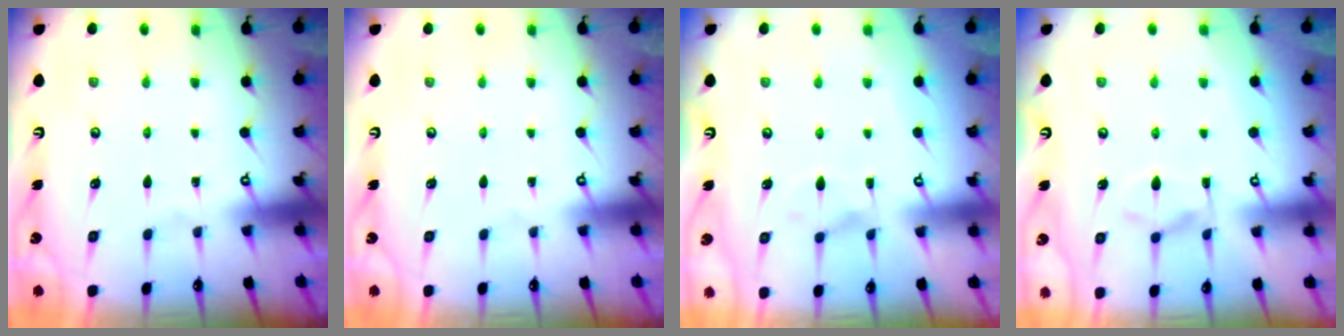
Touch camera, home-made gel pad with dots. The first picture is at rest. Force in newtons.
{"total": 0.0}
{"total": 2.3, "press": 2.1, "slide": 0.9}
{"total": 6.5, "press": 6.4, "slide": 1.2}